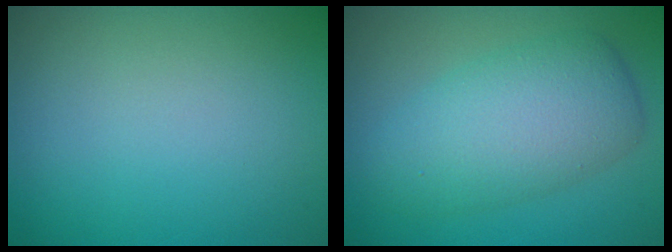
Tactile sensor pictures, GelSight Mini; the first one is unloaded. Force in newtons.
{"total": 6.1, "press": 6.1, "slide": 0.2}